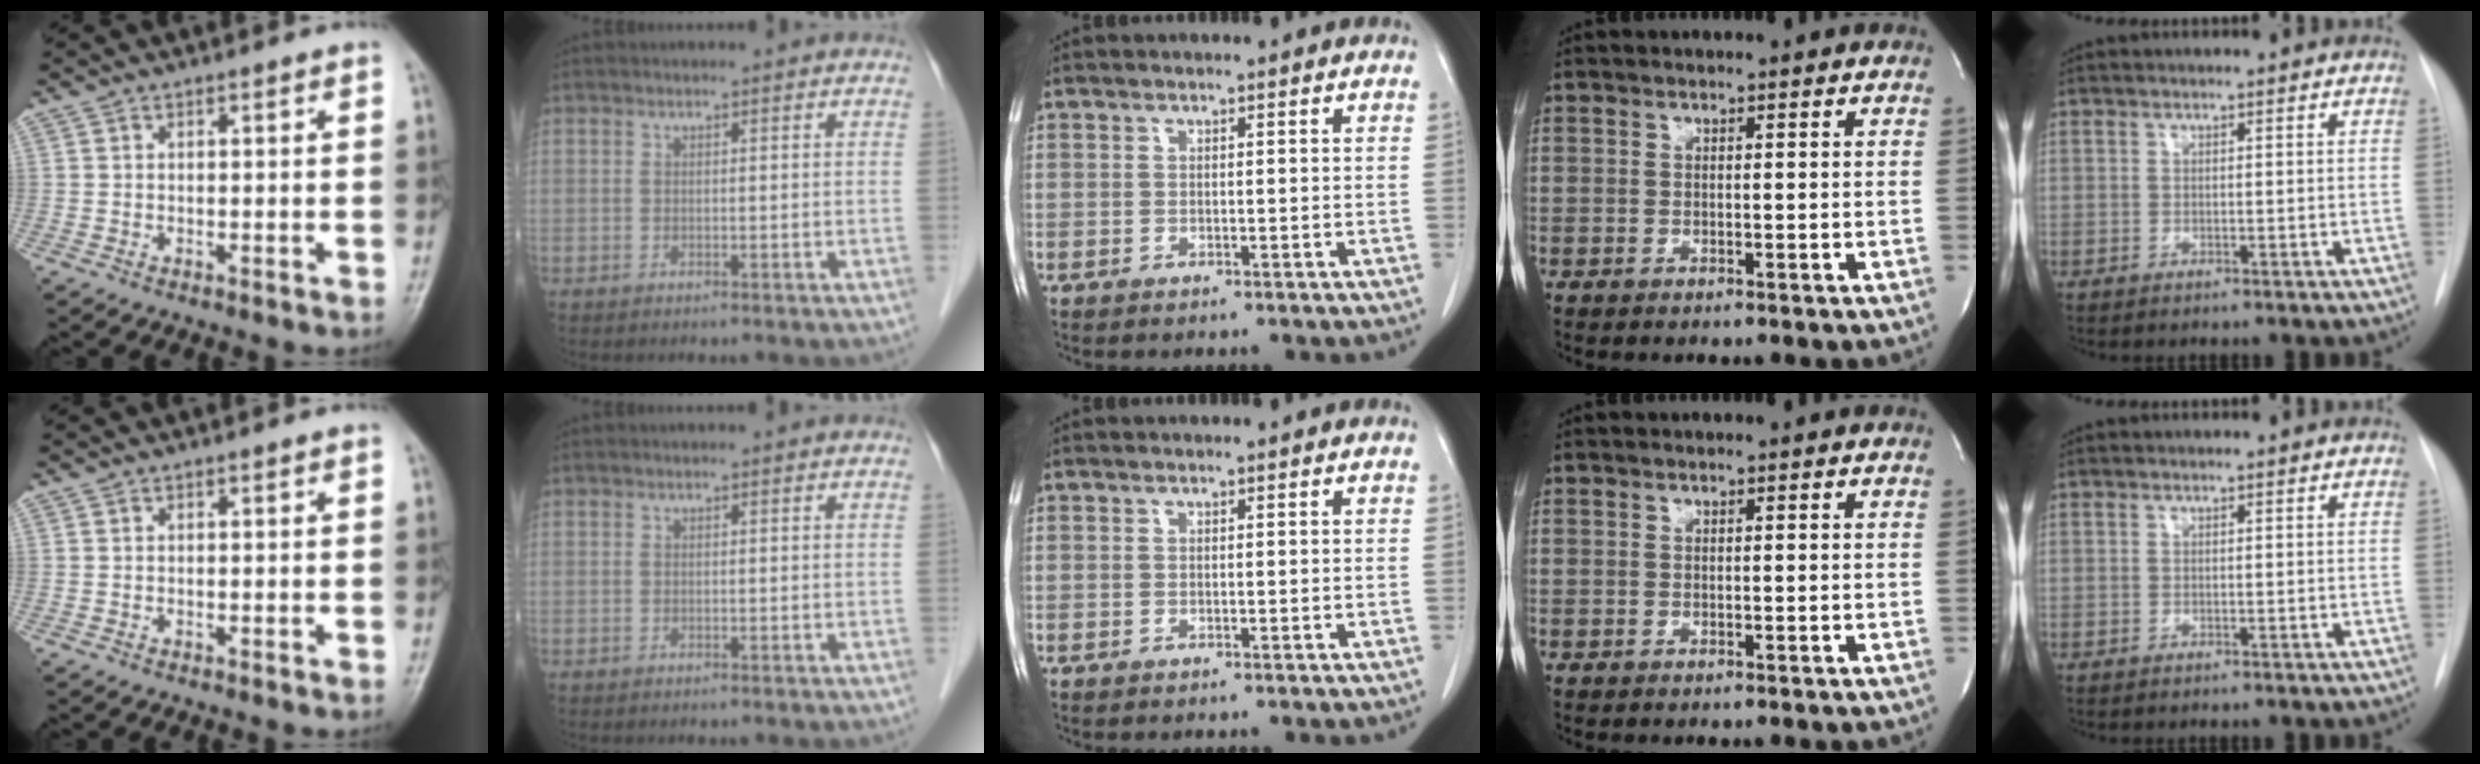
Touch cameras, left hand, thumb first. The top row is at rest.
{}